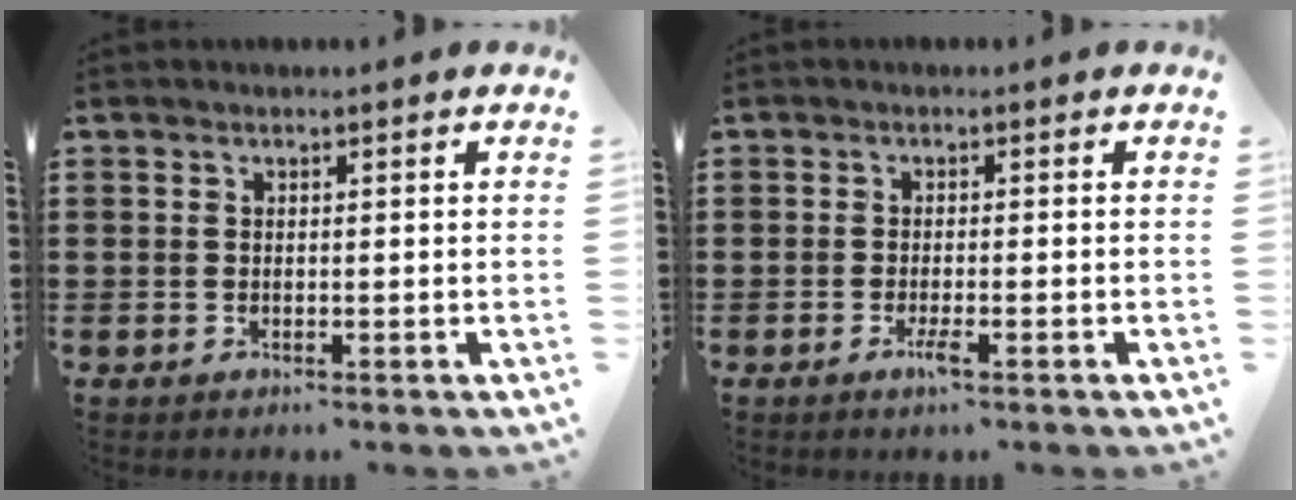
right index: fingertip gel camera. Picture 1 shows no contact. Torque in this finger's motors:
{"motor_torque": [0.31, -0.14, 0.05, 0.01]}